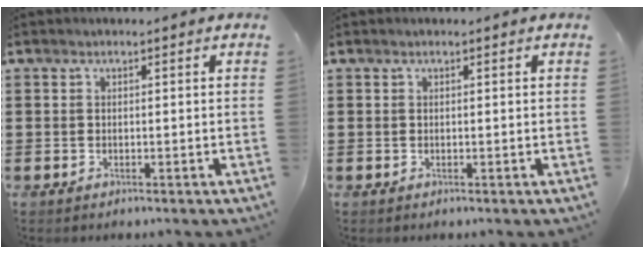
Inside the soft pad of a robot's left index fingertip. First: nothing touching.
{"total": 0.0}